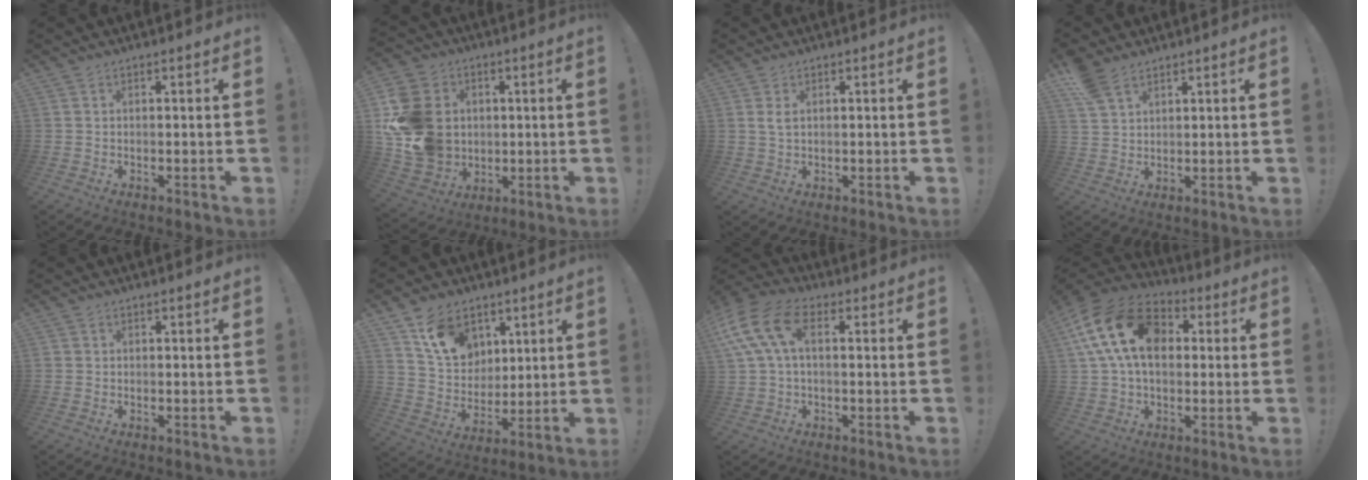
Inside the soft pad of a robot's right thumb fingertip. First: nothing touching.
{"total": 18.2, "force": [1.5, 15.3, 9.7], "torque": [-0.197, 0.008, 0.040]}
{"total": 2.7, "force": [1.2, 1.5, 2.0], "torque": [-0.039, 0.002, 0.021]}
{"total": 6.9, "force": [4.7, 3.9, 3.3], "torque": [-0.060, -0.016, 0.095]}
{"total": 0.7, "force": [0.0, 0.7, 0.1], "torque": [-0.003, 0.001, 0.001]}
{"total": 14.1, "force": [7.7, 10.1, 6.0], "torque": [-0.095, -0.038, 0.152]}
{"total": 13.4, "force": [3.4, 7.5, 10.6], "torque": [-0.224, 0.004, 0.064]}
{"total": 19.5, "force": [5.0, 12.9, 13.8], "torque": [-0.245, 0.010, 0.092]}